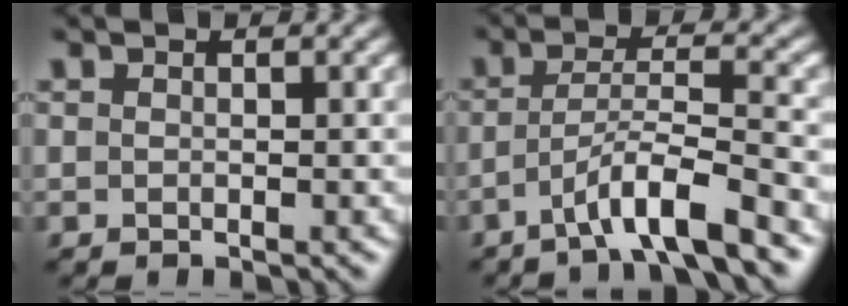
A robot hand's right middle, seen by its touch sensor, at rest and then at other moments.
{"total": 5.4, "force": [-3.3, 0.6, 4.2], "torque": [-0.072, 0.011, -0.062]}